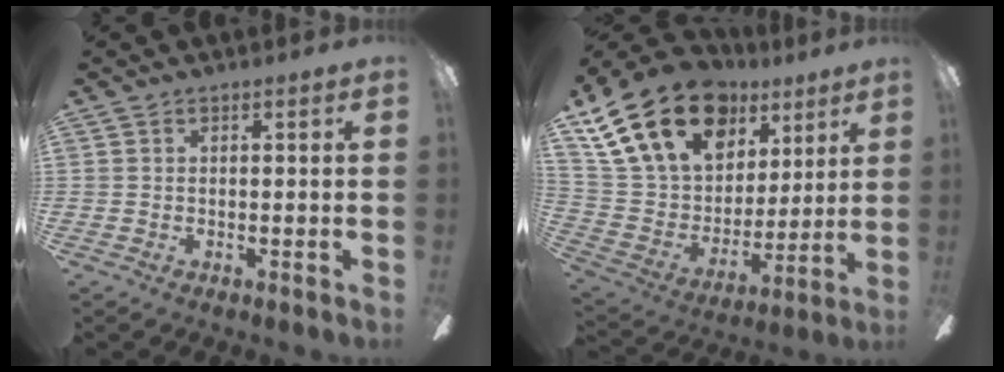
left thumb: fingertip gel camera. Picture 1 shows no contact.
{"total": 24.2, "force": [13.8, 15.3, 12.8], "torque": [-0.261, -0.066, 0.259]}